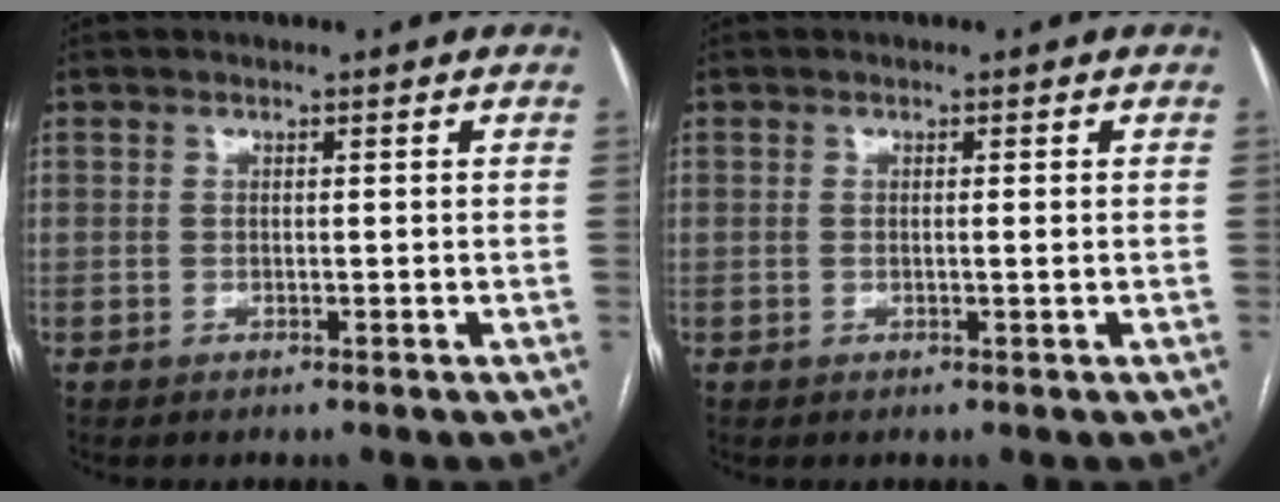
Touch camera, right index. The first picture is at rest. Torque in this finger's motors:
{"motor_torque": [0.10, 0.16, -0.08, 0.00]}